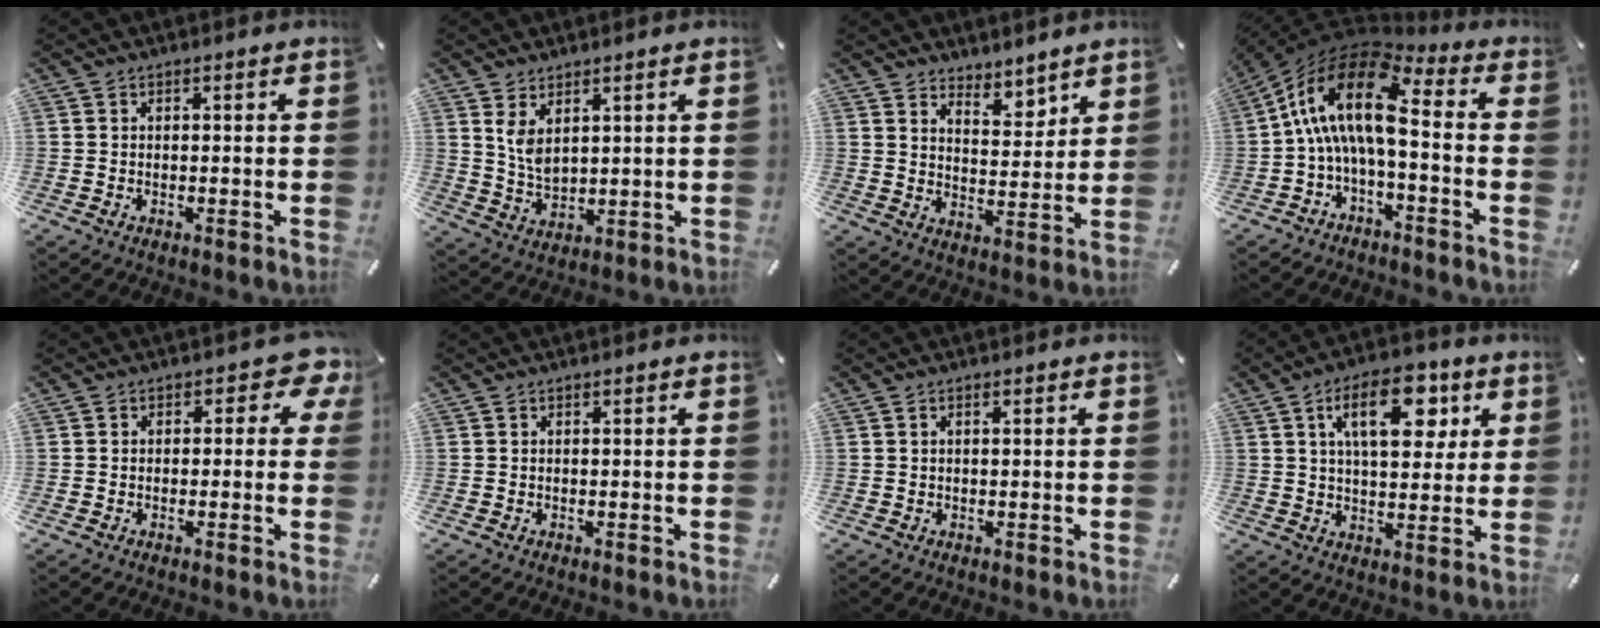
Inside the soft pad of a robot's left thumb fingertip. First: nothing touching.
{"total": 5.5, "force": [3.3, 3.0, 3.2], "torque": [-0.086, -0.018, 0.058]}
{"total": 6.0, "force": [5.4, 2.6, -0.3], "torque": [0.013, -0.048, 0.099]}
{"total": 15.8, "force": [1.3, 6.7, 14.3], "torque": [-0.290, -0.020, 0.014]}
{"total": 5.6, "force": [1.4, 3.5, 4.2], "torque": [-0.049, -0.002, 0.019]}
{"total": 0.0}
{"total": 0.6, "force": [0.2, 0.2, 0.6], "torque": [-0.010, 0.002, 0.003]}
{"total": 15.2, "force": [6.4, 7.8, 11.4], "torque": [-0.169, -0.004, 0.105]}